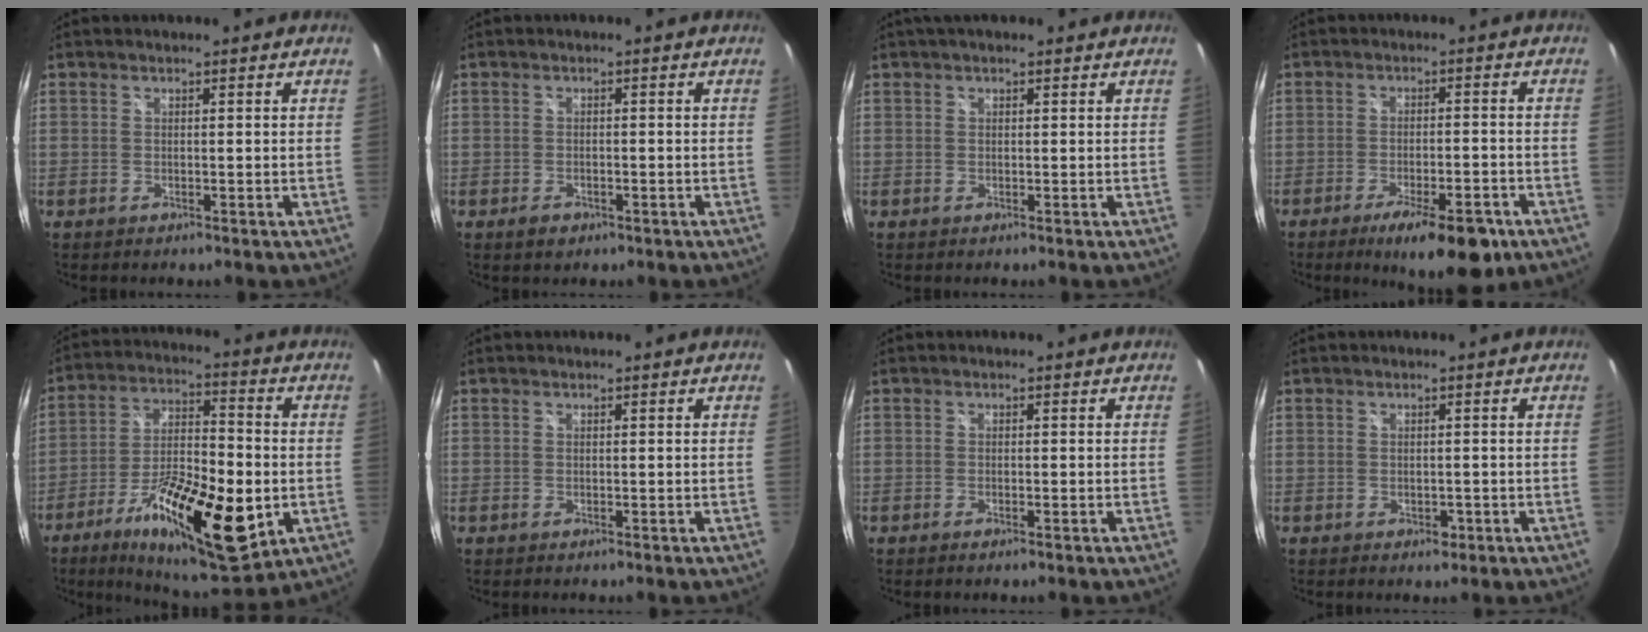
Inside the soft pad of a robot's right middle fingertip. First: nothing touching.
{"total": 2.4, "force": [-1.4, 1.6, 1.2], "torque": [-0.023, -0.003, -0.019]}
{"total": 3.2, "force": [2.2, 1.3, 1.9], "torque": [-0.027, 0.013, 0.029]}
{"total": 12.1, "force": [-7.8, 3.5, 8.6], "torque": [-0.142, -0.019, -0.112]}
{"total": 21.8, "force": [-8.6, 7.5, 18.5], "torque": [-0.334, -0.029, -0.135]}
{"total": 0.0}
{"total": 0.8, "force": [-0.6, 0.0, 0.6], "torque": [-0.011, 0.000, -0.012]}
{"total": 1.5, "force": [-0.6, 1.2, 0.7], "torque": [-0.010, -0.002, -0.007]}